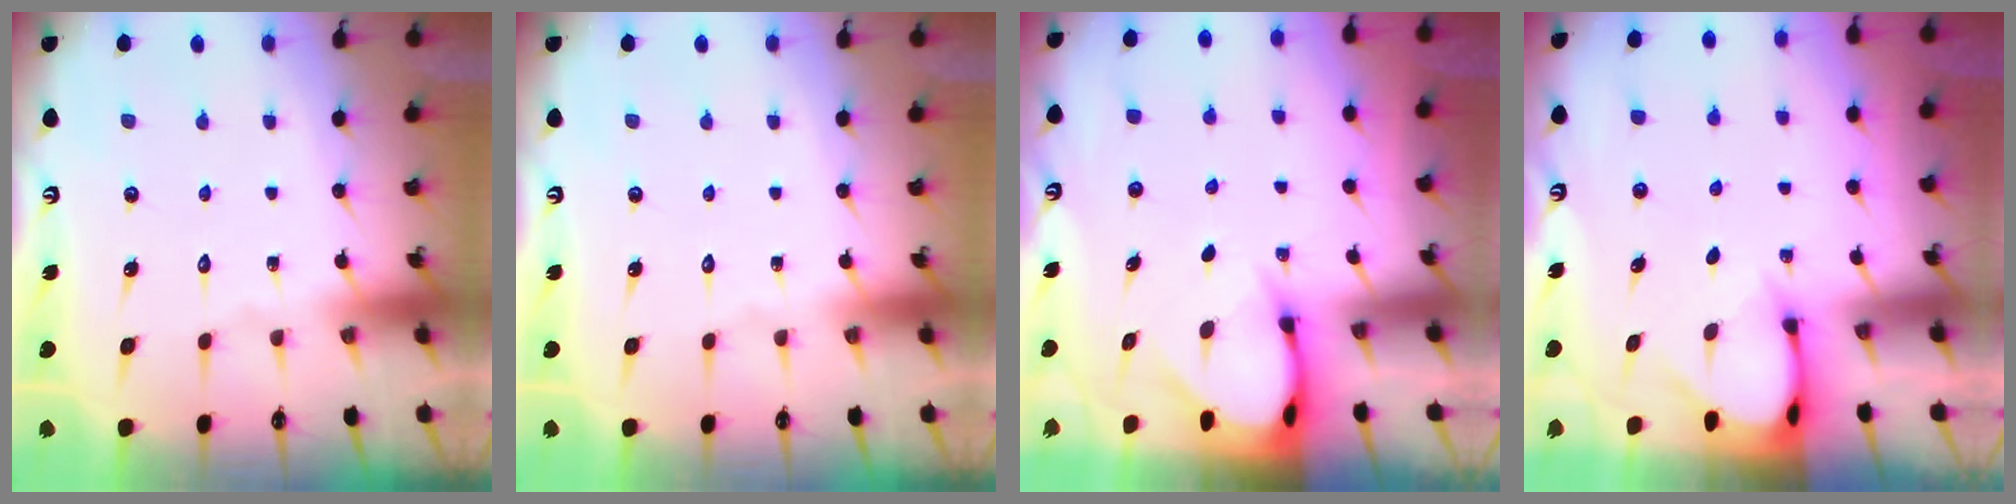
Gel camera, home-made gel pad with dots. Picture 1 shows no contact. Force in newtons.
{"total": 0.0}
{"total": 3.3, "press": 3.3, "slide": 0.2}
{"total": 3.1, "press": 3.1, "slide": 0.2}